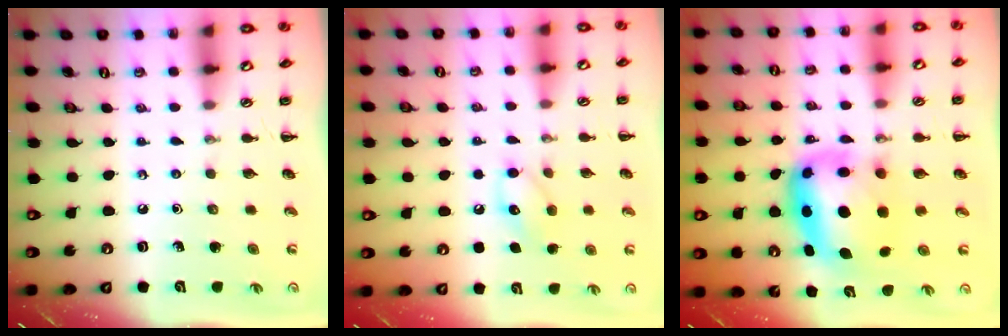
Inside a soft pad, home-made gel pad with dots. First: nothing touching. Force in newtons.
{"total": 9.4, "press": 9.3, "slide": 1.1}
{"total": 9.1, "press": 8.7, "slide": 2.6}